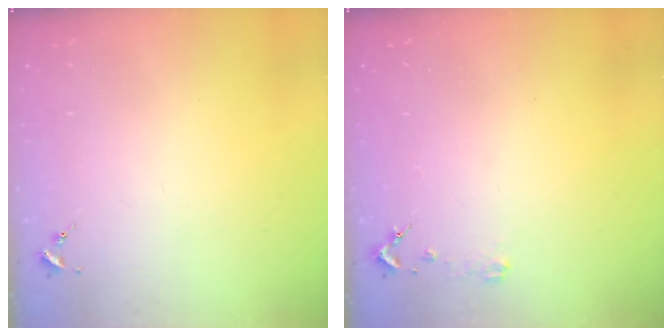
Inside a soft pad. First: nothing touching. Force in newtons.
{"total": 2.3, "press": 2.3, "slide": 0.3}